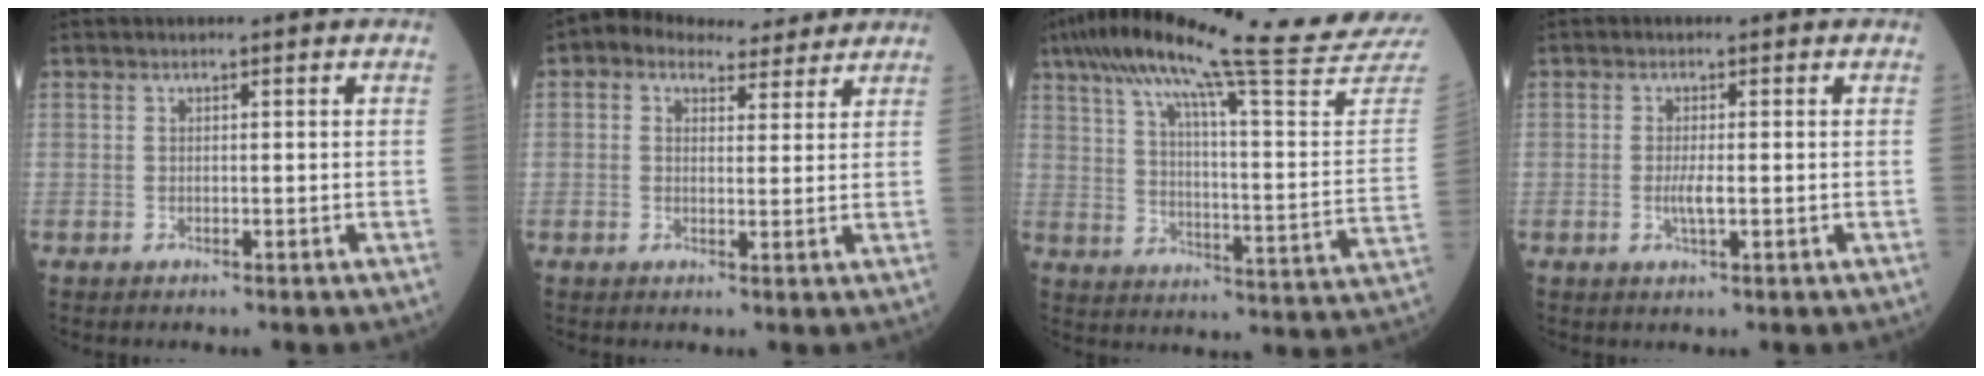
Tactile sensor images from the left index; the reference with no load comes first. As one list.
[{"total": 7.0, "force": [5.6, 3.5, 2.4], "torque": [-0.037, 0.025, 0.078]}, {"total": 29.5, "force": [25.5, -1.5, 14.7], "torque": [-0.242, -0.069, 0.340]}, {"total": 2.2, "force": [-0.5, 0.2, 2.1], "torque": [-0.046, -0.006, -0.009]}]